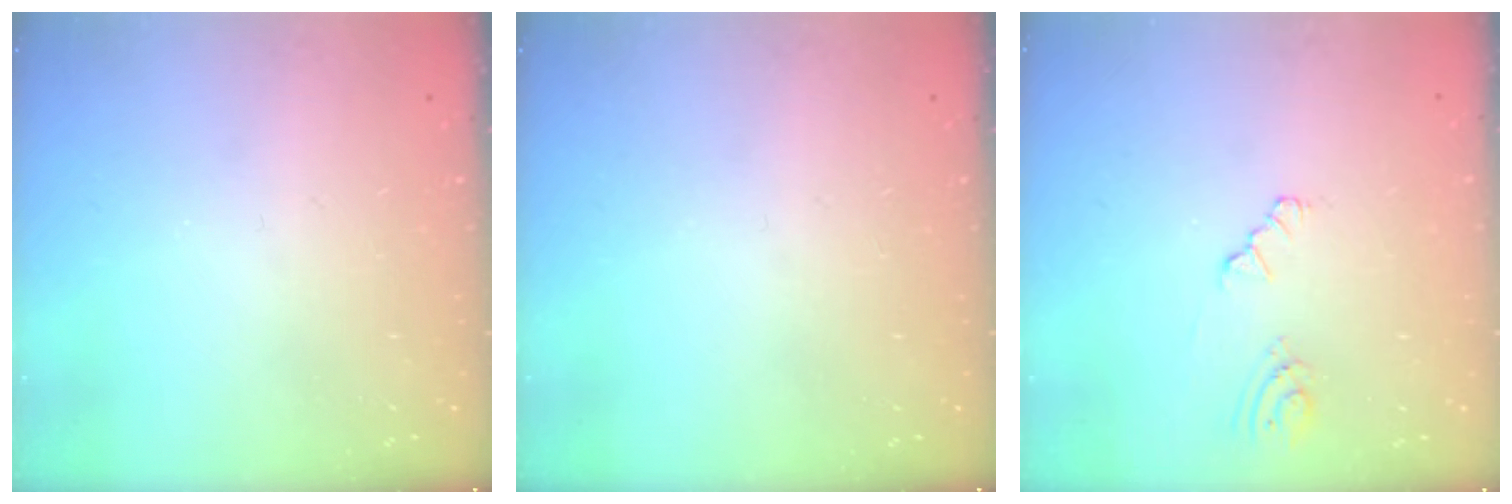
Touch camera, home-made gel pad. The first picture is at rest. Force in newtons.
{"total": 0.0}
{"total": 3.7, "press": 3.7, "slide": 0.5}